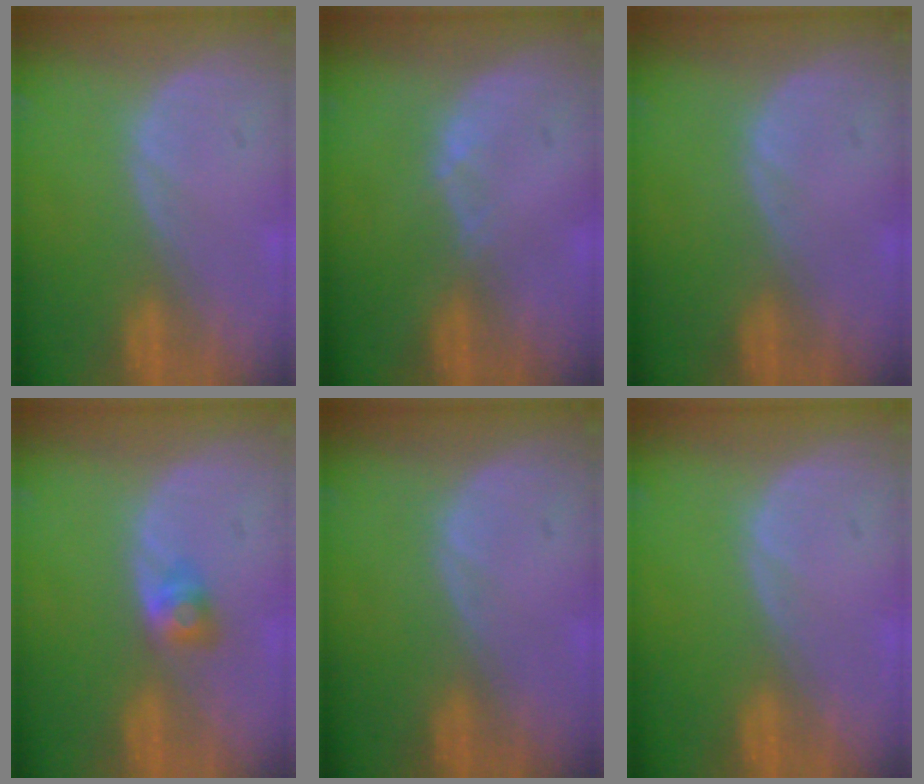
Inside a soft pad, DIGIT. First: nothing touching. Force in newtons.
{"total": 0.6, "press": 0.5, "slide": 0.2}
{"total": 0.0}
{"total": 2.7, "press": 2.4, "slide": 1.1}
{"total": 0.0}
{"total": 0.0}